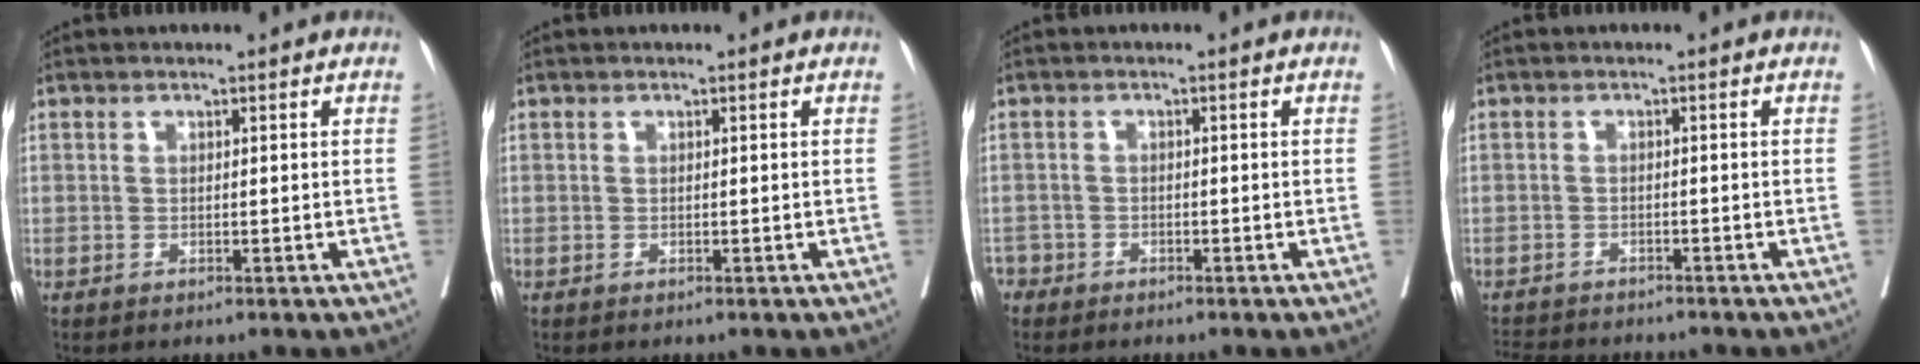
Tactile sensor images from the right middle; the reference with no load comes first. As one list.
[{"total": 0.0}, {"total": 1.8, "force": [-1.5, 1.1, -0.2], "torque": [-0.005, 0.002, -0.031]}, {"total": 6.9, "force": [-6.4, 1.2, 2.1], "torque": [-0.028, -0.006, -0.097]}]